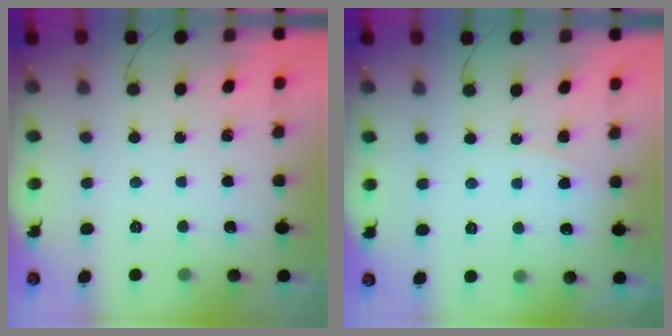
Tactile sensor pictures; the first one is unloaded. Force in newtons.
{"total": 4.2, "press": 4.2, "slide": 0.2}